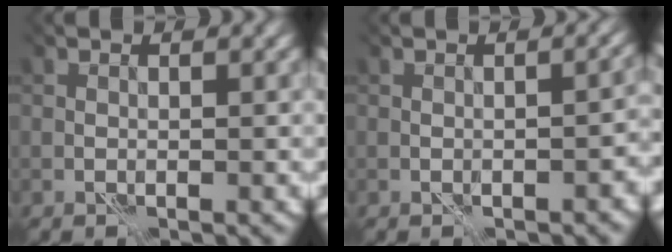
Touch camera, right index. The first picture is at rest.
{"total": 1.8, "force": [-0.7, 0.5, 1.6], "torque": [-0.015, 0.004, -0.004]}